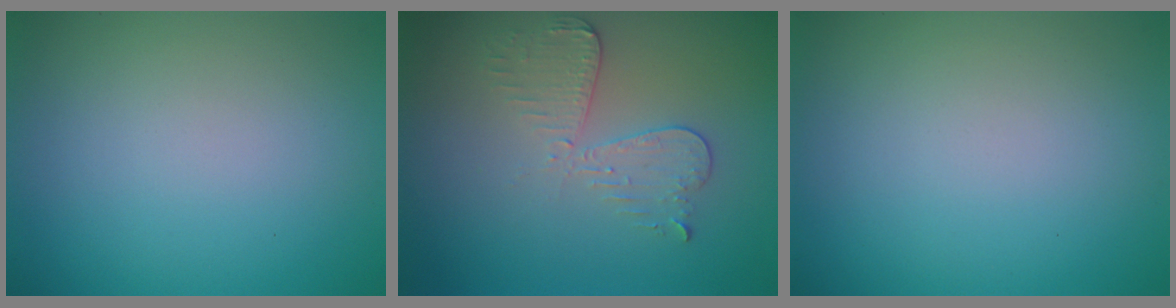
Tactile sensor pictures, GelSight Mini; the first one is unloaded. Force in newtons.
{"total": 3.0, "press": 2.7, "slide": 1.2}
{"total": 0.0}